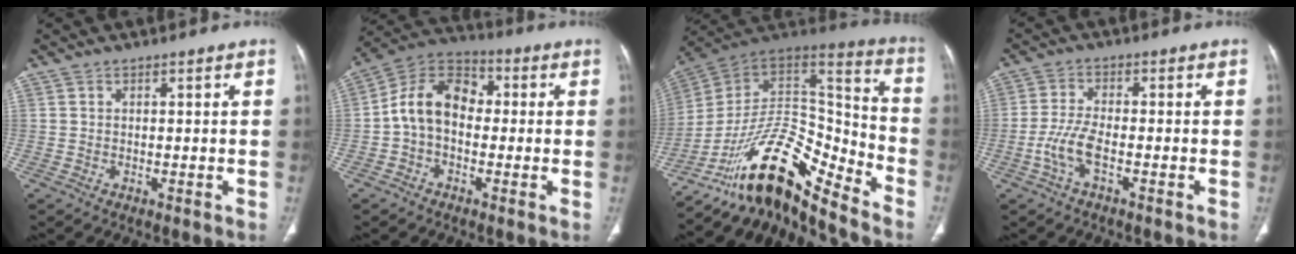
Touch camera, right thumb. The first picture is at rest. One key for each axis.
{"total": 11.2, "fx": -0.7, "fy": 8.0, "fz": 7.9, "tx": -0.123, "ty": 0.036, "tz": -0.028}
{"total": 18.8, "fx": -14.2, "fy": 5.9, "fz": 10.9, "tx": -0.150, "ty": 0.125, "tz": -0.248}
{"total": 5.2, "fx": -2.1, "fy": 1.6, "fz": 4.5, "tx": -0.111, "ty": 0.011, "tz": -0.044}